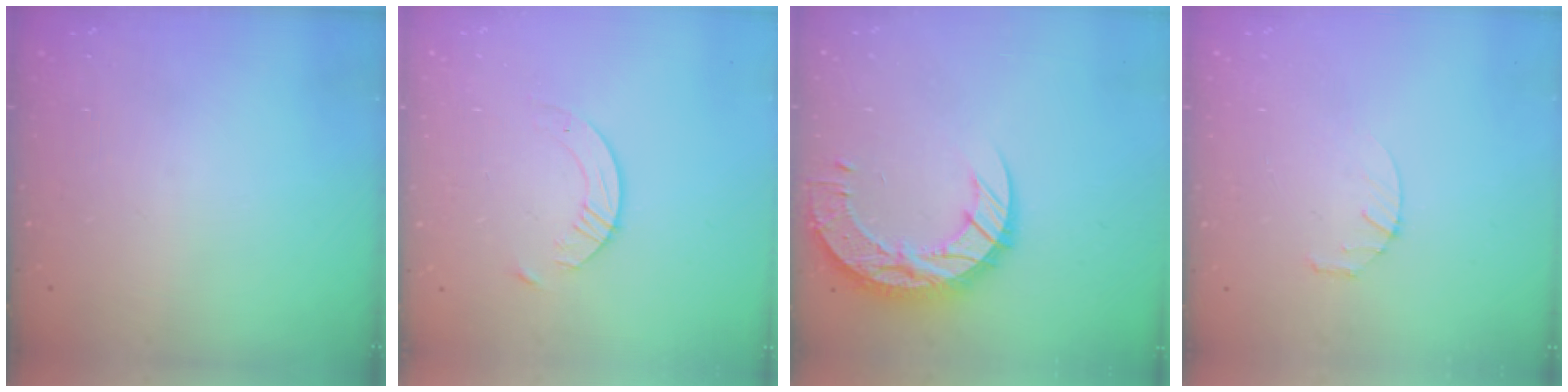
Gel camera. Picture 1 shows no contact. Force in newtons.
{"total": 5.6, "press": 5.6, "slide": 0.7}
{"total": 18.1, "press": 18.0, "slide": 1.4}
{"total": 2.8, "press": 2.8, "slide": 0.4}